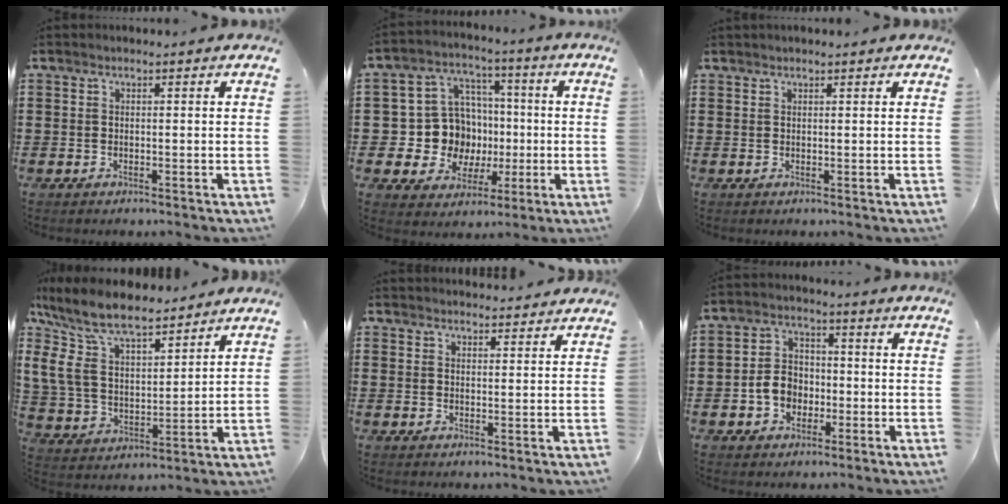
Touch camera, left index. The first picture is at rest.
{"total": 10.8, "force": [-0.3, 10.3, 3.1], "torque": [-0.112, 0.001, 0.005]}
{"total": 0.6, "force": [0.6, 0.1, 0.2], "torque": [-0.005, 0.001, 0.011]}
{"total": 12.1, "force": [9.1, 4.2, 6.7], "torque": [-0.176, -0.044, 0.164]}
{"total": 2.3, "force": [2.3, 0.1, -0.2], "torque": [-0.004, -0.006, 0.045]}
{"total": 5.5, "force": [-1.8, 4.4, 2.8], "torque": [-0.065, 0.011, -0.037]}